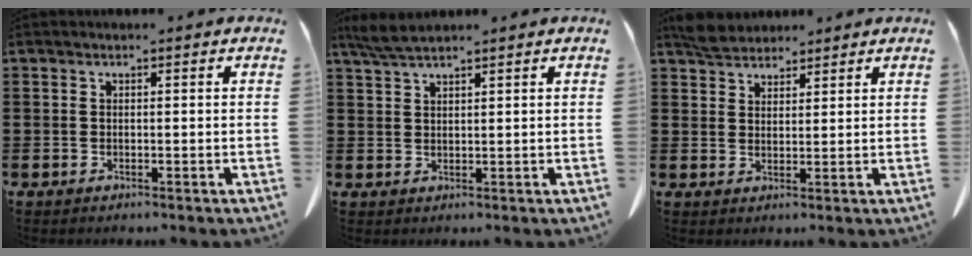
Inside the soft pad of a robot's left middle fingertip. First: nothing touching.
{"total": 3.2, "force": [2.6, 0.3, 1.8], "torque": [-0.043, -0.001, 0.050]}
{"total": 3.6, "force": [3.3, 1.3, 0.8], "torque": [-0.026, -0.002, 0.064]}